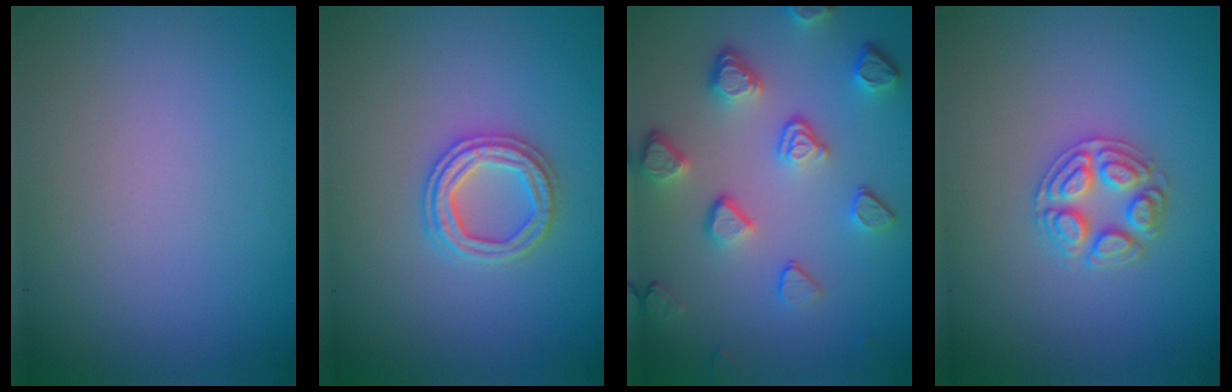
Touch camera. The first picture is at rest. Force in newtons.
{"total": 2.6, "press": 2.6, "slide": 0.5}
{"total": 5.0, "press": 3.8, "slide": 3.3}
{"total": 2.6, "press": 2.6, "slide": 0.2}